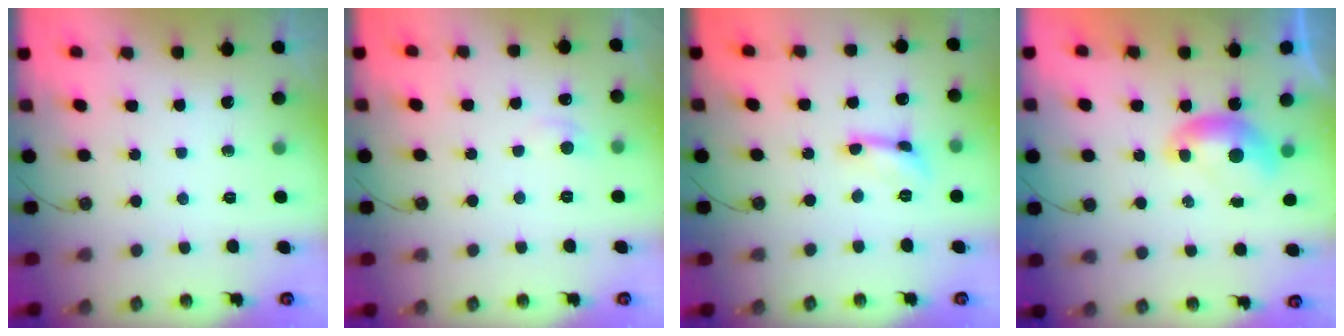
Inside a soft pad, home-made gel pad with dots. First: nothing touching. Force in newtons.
{"total": 0.9, "press": 0.4, "slide": 0.8}
{"total": 0.9, "press": 0.8, "slide": 0.1}
{"total": 0.0}